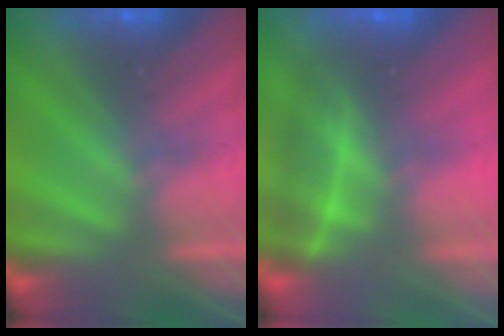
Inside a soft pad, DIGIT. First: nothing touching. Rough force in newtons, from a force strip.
{"total": 1.9}